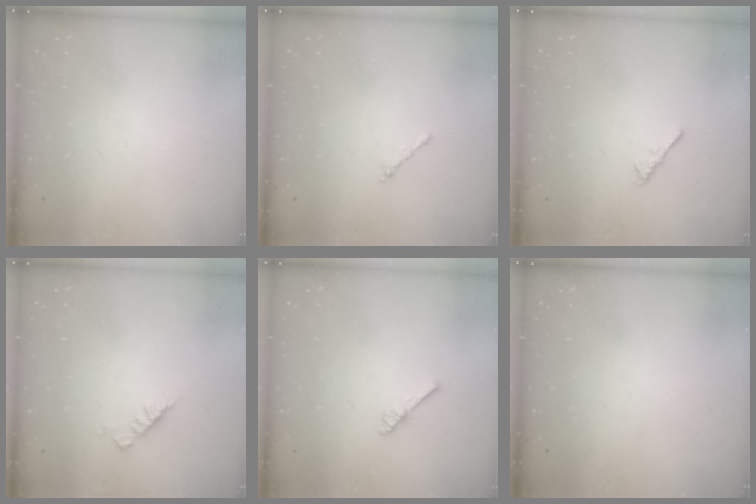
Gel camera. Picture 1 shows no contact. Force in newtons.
{"total": 1.0, "press": 0.9, "slide": 0.4}
{"total": 2.1, "press": 2.0, "slide": 0.5}
{"total": 3.0, "press": 2.9, "slide": 0.8}
{"total": 2.9, "press": 2.9, "slide": 0.3}
{"total": 0.0}